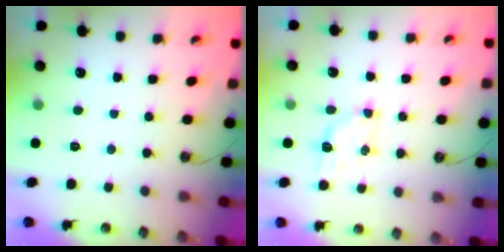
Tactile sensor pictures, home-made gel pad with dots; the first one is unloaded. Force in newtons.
{"total": 3.8, "press": 3.8, "slide": 0.5}